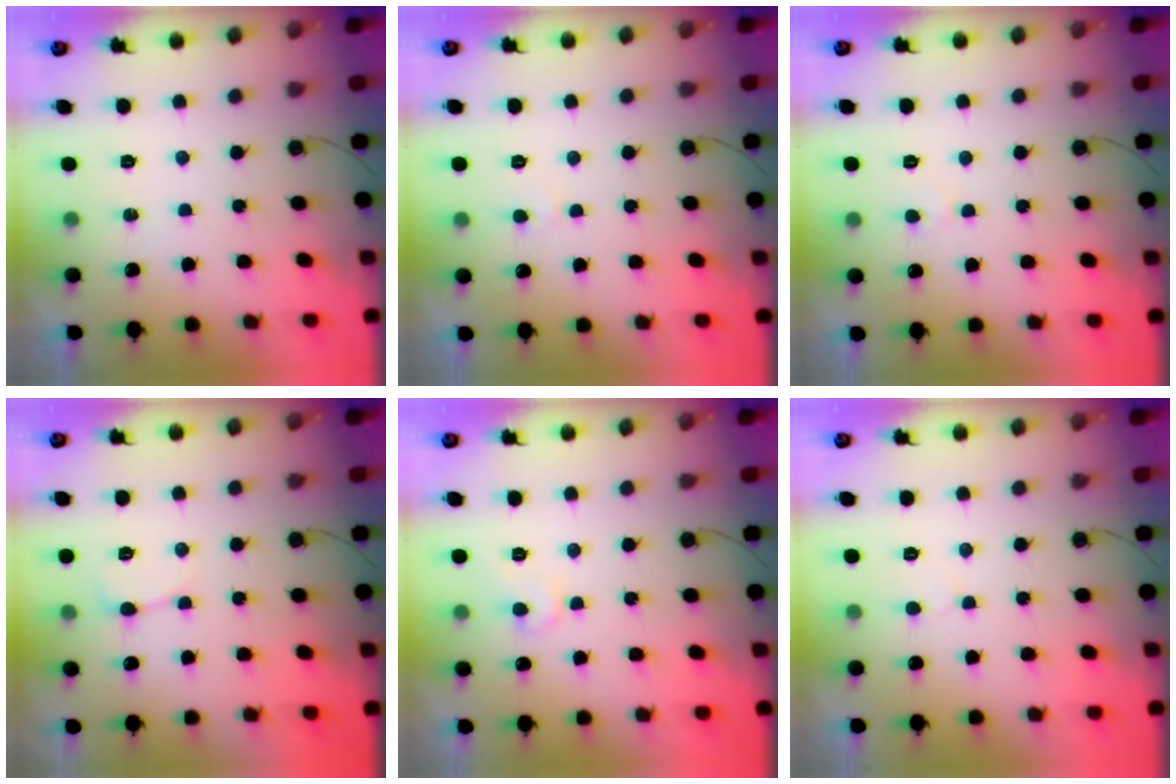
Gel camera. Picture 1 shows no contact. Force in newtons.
{"total": 2.4, "press": 2.4, "slide": 0.2}
{"total": 2.4, "press": 2.4, "slide": 0.2}
{"total": 3.6, "press": 3.5, "slide": 0.5}
{"total": 6.3, "press": 6.3, "slide": 0.7}
{"total": 2.9, "press": 2.9, "slide": 0.3}